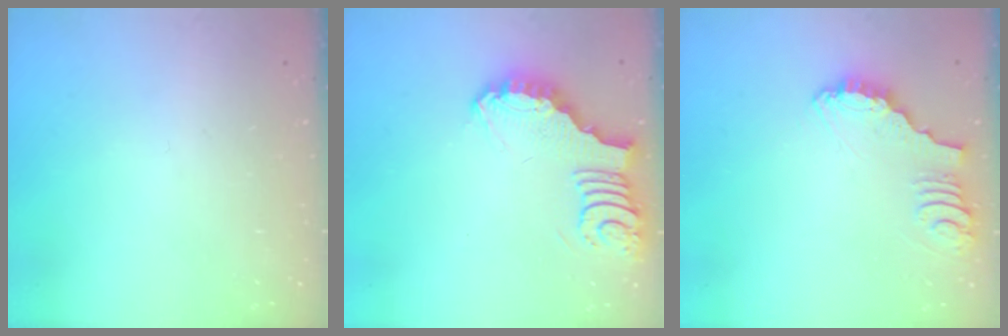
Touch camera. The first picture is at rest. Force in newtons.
{"total": 3.8, "press": 3.8, "slide": 0.3}
{"total": 2.8, "press": 2.8, "slide": 0.1}